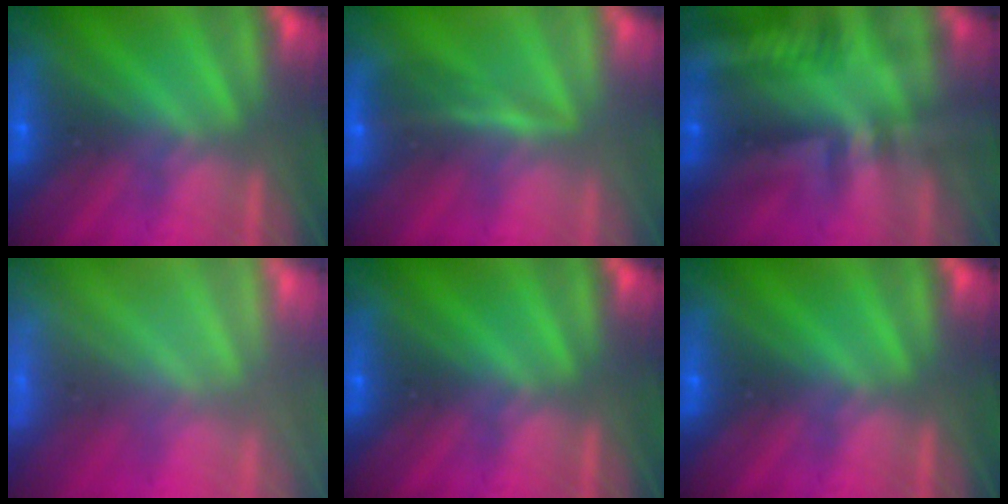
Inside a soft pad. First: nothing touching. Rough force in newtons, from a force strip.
{"total": 3.6}
{"total": 2.4}
{"total": 6.4}
{"total": 0.0}
{"total": 0.0}